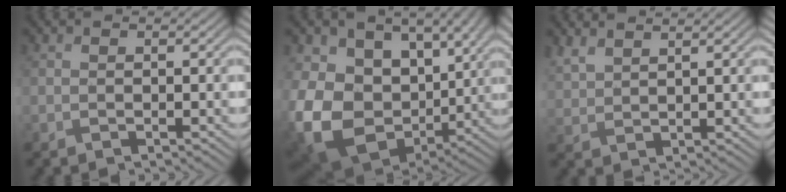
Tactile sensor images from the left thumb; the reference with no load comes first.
{"total": 17.6, "force": [1.2, 13.1, 11.7], "torque": [-0.265, -0.049, 0.055]}
{"total": 3.4, "force": [3.0, 0.9, 1.4], "torque": [-0.041, 0.004, 0.069]}